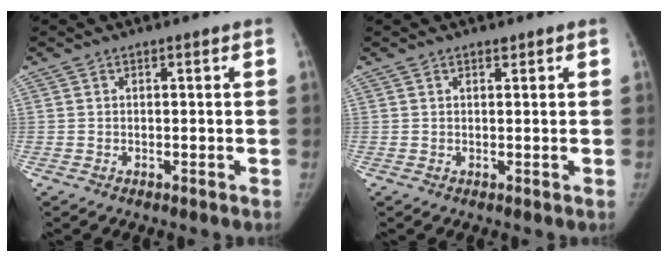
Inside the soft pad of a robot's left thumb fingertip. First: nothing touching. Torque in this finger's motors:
{"motor_torque": [0.31, 0.01, -0.13, 0.18, 0.05]}